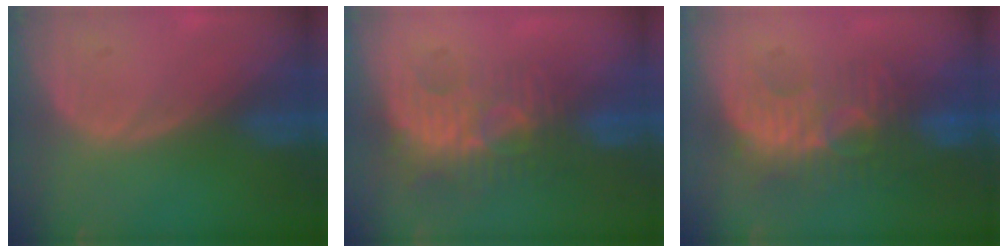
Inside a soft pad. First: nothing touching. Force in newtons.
{"total": 9.9, "press": 8.5, "slide": 5.0}
{"total": 9.4, "press": 8.9, "slide": 2.9}